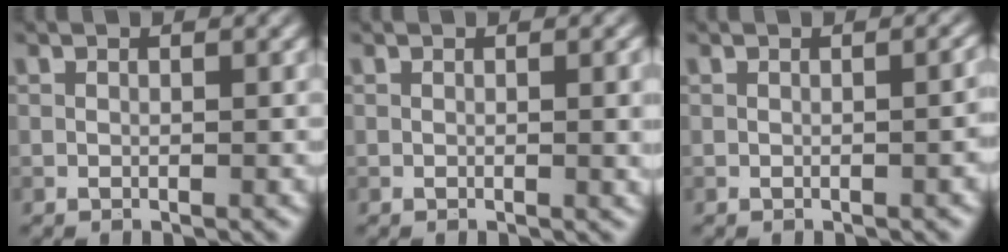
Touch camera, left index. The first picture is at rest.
{"total": 1.9, "force": [0.1, 0.5, 1.9], "torque": [-0.023, -0.002, -0.001]}
{"total": 1.6, "force": [-0.4, 0.5, 1.4], "torque": [-0.014, 0.002, -0.004]}